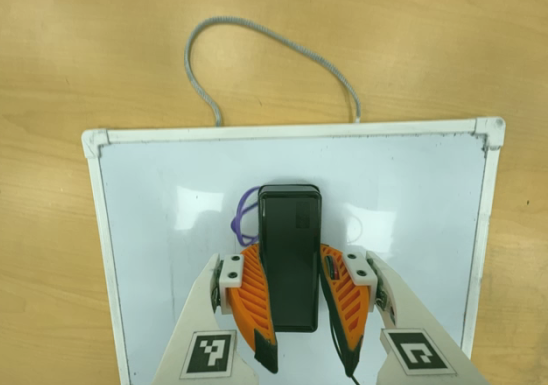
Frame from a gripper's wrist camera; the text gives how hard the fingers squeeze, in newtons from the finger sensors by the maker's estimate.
{"total": 16.6, "left": 15.0, "right": 18.3}